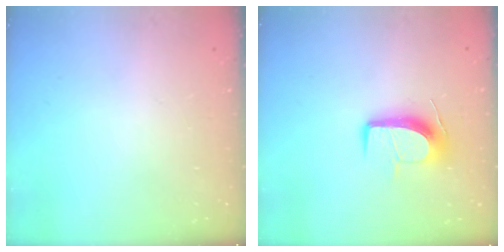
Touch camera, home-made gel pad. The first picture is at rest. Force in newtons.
{"total": 10.9, "press": 10.9, "slide": 0.2}